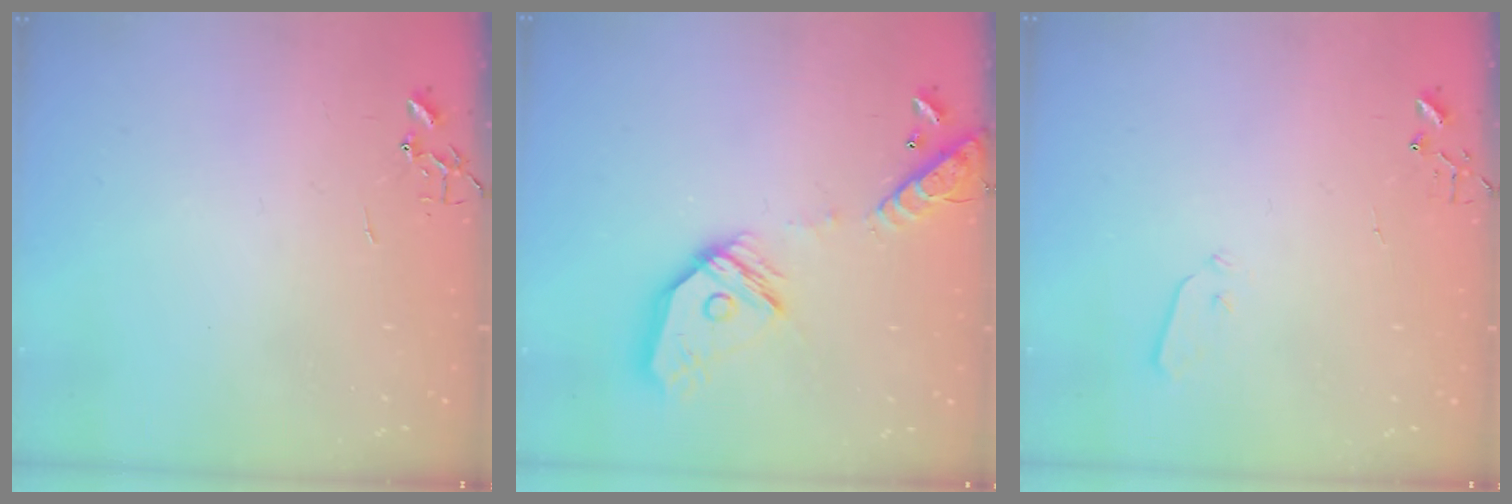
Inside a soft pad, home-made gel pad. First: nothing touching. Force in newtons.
{"total": 17.2, "press": 17.0, "slide": 2.2}
{"total": 3.6, "press": 3.6, "slide": 0.6}